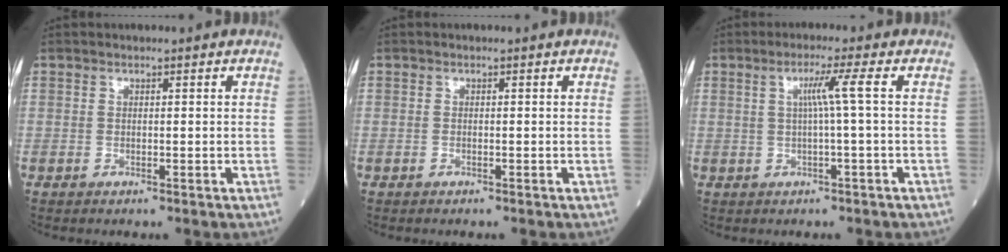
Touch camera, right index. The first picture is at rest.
{"total": 0.0}
{"total": 3.7, "force": [0.5, -1.2, 3.5], "torque": [-0.066, 0.006, 0.009]}